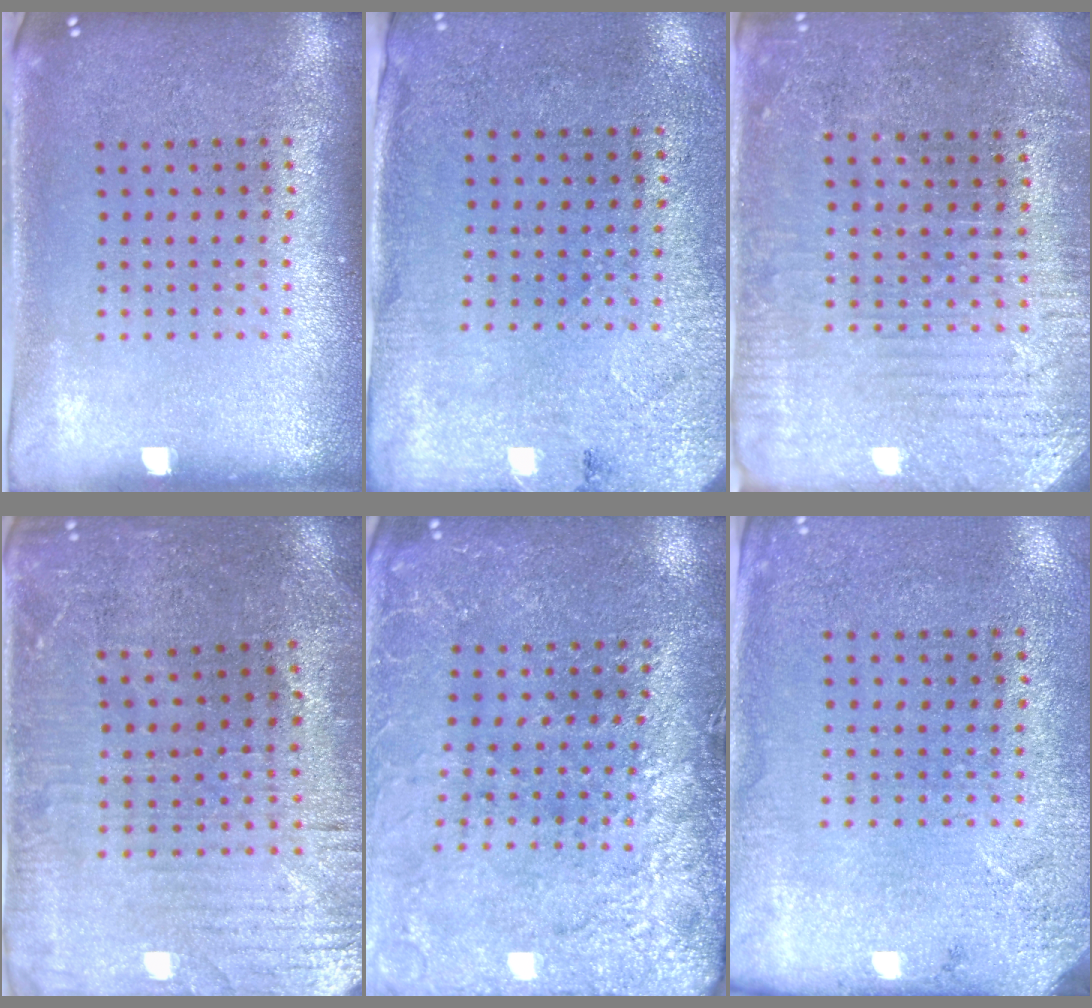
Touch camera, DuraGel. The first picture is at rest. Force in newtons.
{"total": 2.7, "press": 2.2, "slide": 1.5}
{"total": 3.0, "press": 2.9, "slide": 0.7}
{"total": 1.4, "press": 1.3, "slide": 0.5}
{"total": 2.9, "press": 2.9, "slide": 0.3}
{"total": 2.7, "press": 2.2, "slide": 1.6}